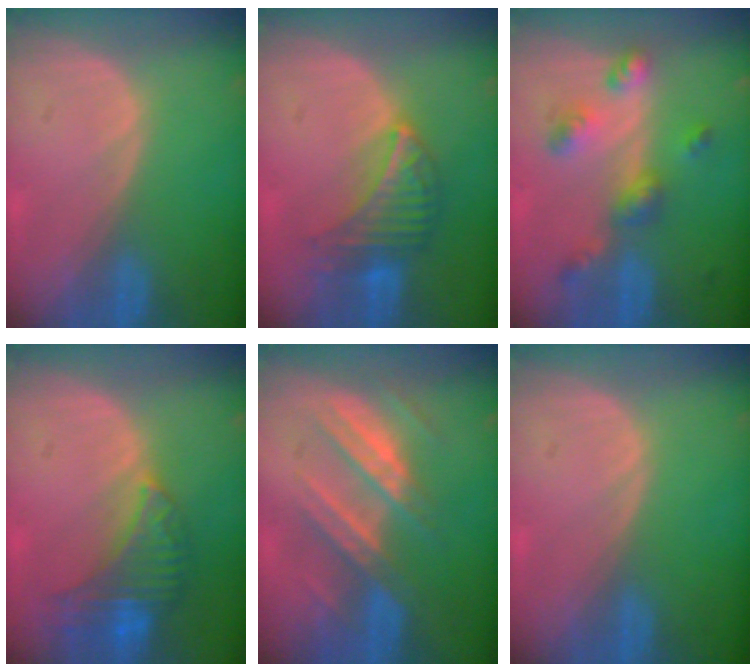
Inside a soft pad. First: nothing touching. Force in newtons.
{"total": 6.7, "press": 6.6, "slide": 1.2}
{"total": 6.6, "press": 5.8, "slide": 3.2}
{"total": 8.1, "press": 7.3, "slide": 3.5}
{"total": 7.4, "press": 7.3, "slide": 1.0}
{"total": 0.0}